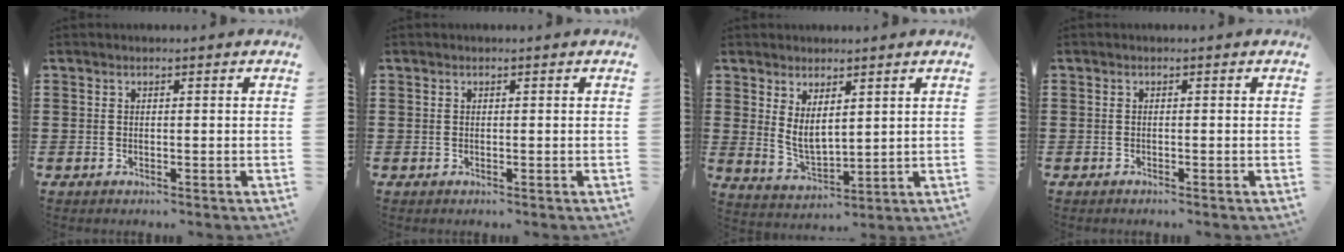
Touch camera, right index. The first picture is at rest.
{"total": 0.0}
{"total": 4.4, "force": [2.2, 2.3, 3.1], "torque": [-0.067, -0.001, 0.040]}
{"total": 0.0}